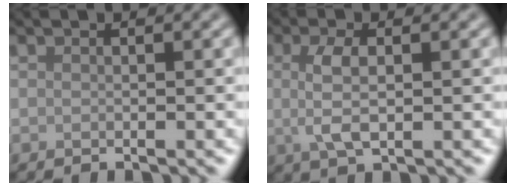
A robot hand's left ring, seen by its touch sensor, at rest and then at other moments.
{"total": 3.3, "force": [0.2, 1.3, 3.1], "torque": [-0.067, -0.001, 0.003]}